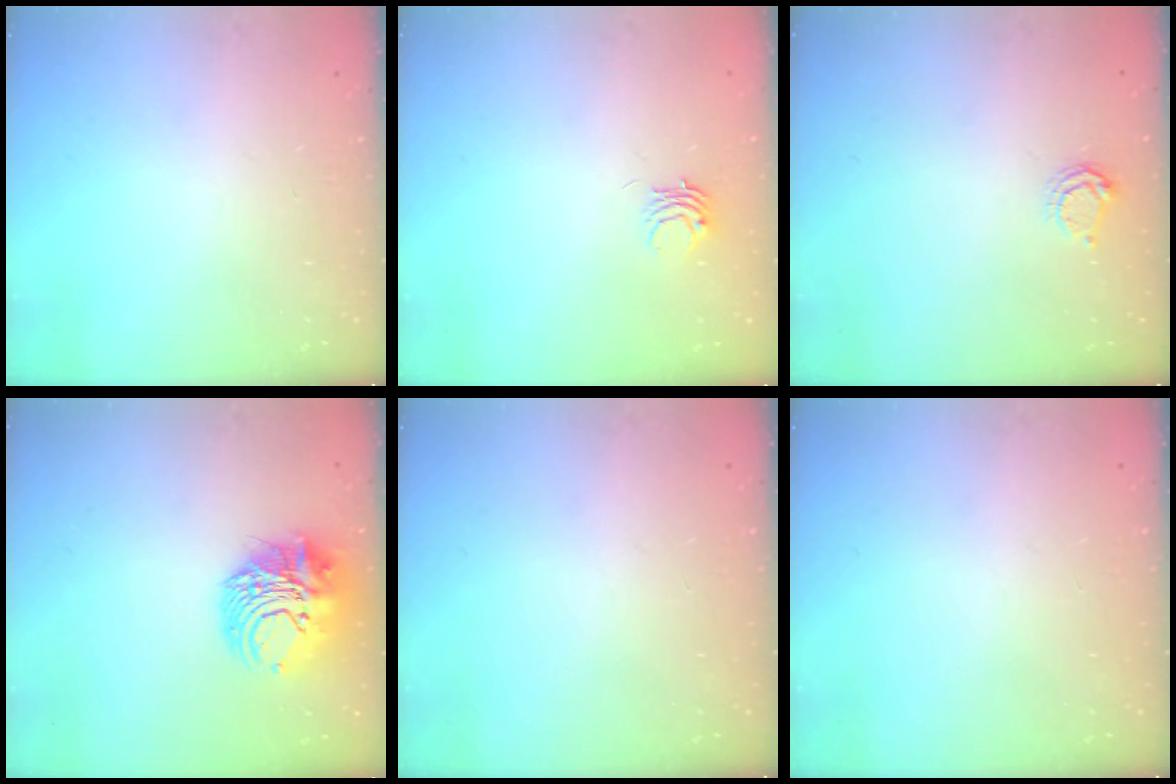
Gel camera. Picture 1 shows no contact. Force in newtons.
{"total": 3.4, "press": 3.4, "slide": 0.1}
{"total": 4.0, "press": 4.0, "slide": 0.4}
{"total": 12.3, "press": 12.2, "slide": 1.6}
{"total": 0.0}
{"total": 0.0}